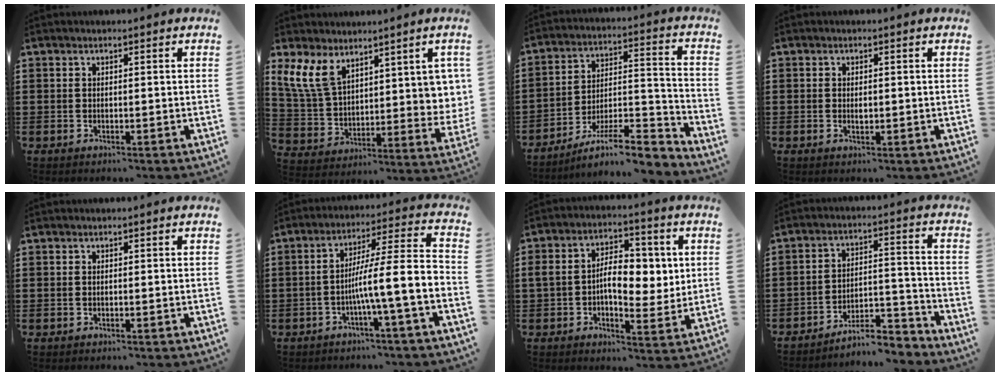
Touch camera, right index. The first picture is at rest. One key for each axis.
{"total": 10.4, "fx": 7.0, "fy": 5.3, "fz": 5.7, "tx": -0.144, "ty": -0.025, "tz": 0.137}
{"total": 8.5, "fx": -7.0, "fy": 1.6, "fz": 4.7, "tx": -0.065, "ty": 0.011, "tz": -0.129}
{"total": 1.1, "fx": 0.0, "fy": 0.5, "fz": 1.0, "tx": -0.019, "ty": 0.002, "tz": -0.002}
{"total": 0.0}
{"total": 9.2, "fx": -3.1, "fy": 0.6, "fz": 8.7, "tx": -0.153, "ty": -0.017, "tz": -0.061}
{"total": 8.2, "fx": 0.8, "fy": 4.9, "fz": 6.5, "tx": -0.106, "ty": 0.007, "tz": 0.008}
{"total": 6.9, "fx": -6.5, "fy": 1.1, "fz": 2.1, "tx": -0.028, "ty": 0.017, "tz": -0.123}